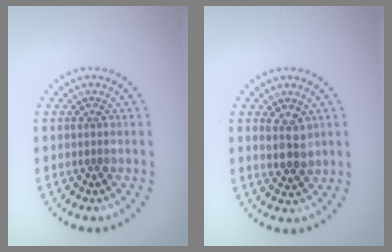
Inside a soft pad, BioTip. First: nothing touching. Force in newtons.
{"total": 2.1, "press": 2.0, "slide": 0.8}